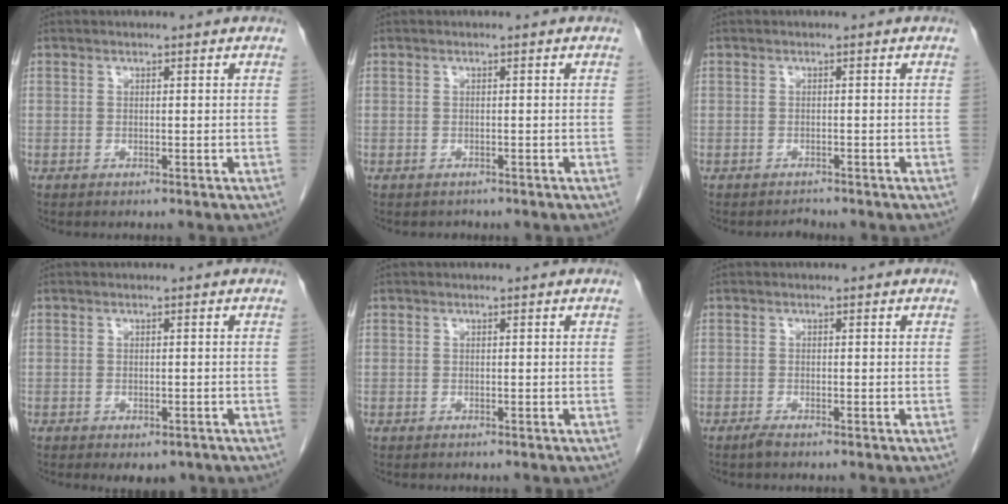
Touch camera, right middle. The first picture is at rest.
{"total": 0.9, "force": [-0.7, 0.5, -0.1], "torque": [-0.009, 0.000, -0.010]}
{"total": 0.9, "force": [-0.8, 0.1, -0.3], "torque": [0.002, -0.005, -0.013]}
{"total": 3.2, "force": [-2.2, 1.7, 1.7], "torque": [-0.014, -0.003, -0.022]}
{"total": 0.0}
{"total": 0.9, "force": [-0.8, 0.0, 0.5], "torque": [-0.015, -0.002, -0.015]}